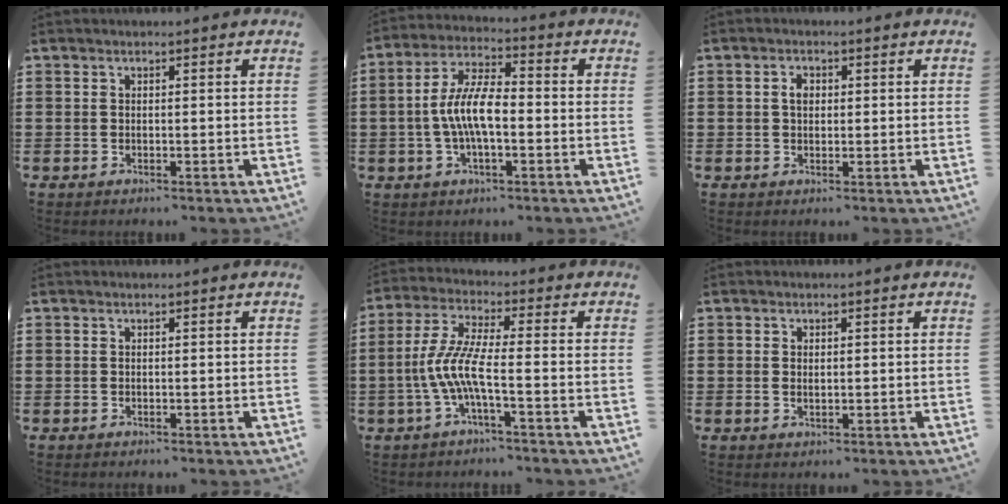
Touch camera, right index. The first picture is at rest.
{"total": 8.4, "force": [-1.2, 3.2, 7.7], "torque": [-0.169, -0.002, -0.029]}
{"total": 2.2, "force": [0.3, 1.5, 1.6], "torque": [-0.035, 0.010, 0.004]}
{"total": 0.0}
{"total": 7.5, "force": [-2.5, 1.2, 7.0], "torque": [-0.170, -0.017, -0.057]}
{"total": 0.9, "force": [0.1, 0.6, 0.7], "torque": [-0.014, 0.005, 0.002]}